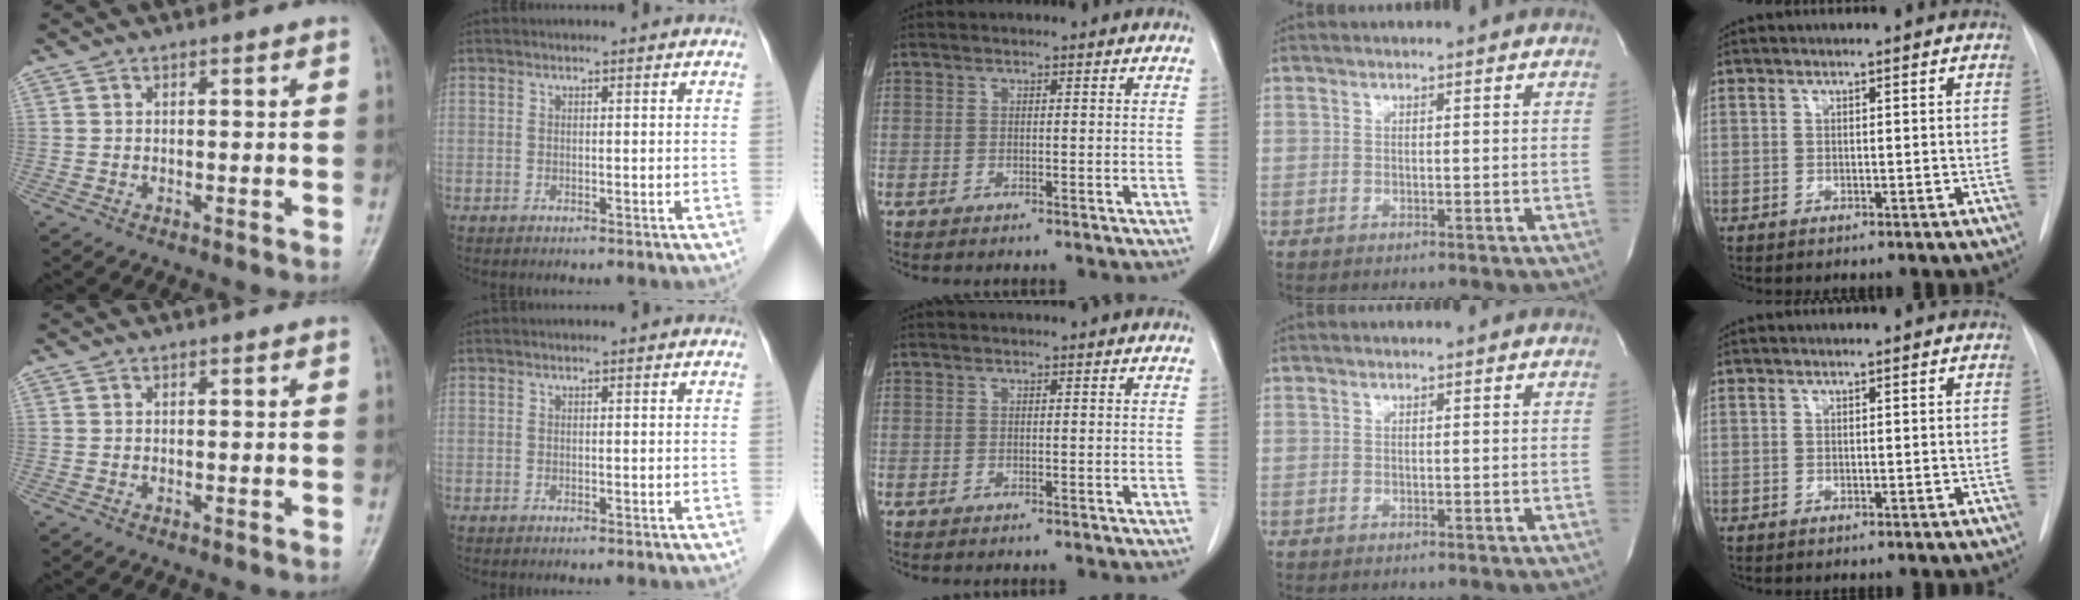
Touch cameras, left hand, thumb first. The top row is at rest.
{}